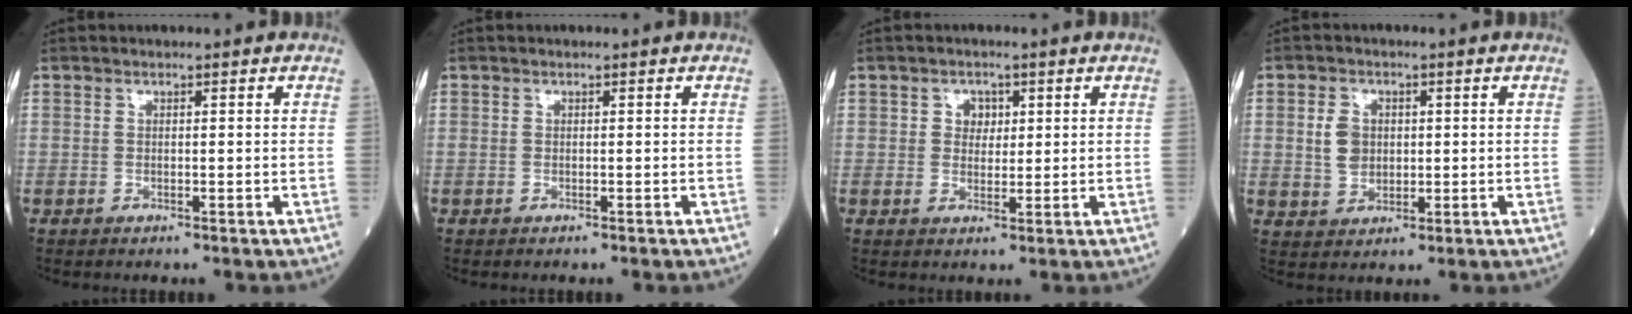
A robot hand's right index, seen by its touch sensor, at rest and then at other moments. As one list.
[{"total": 0.0}, {"total": 2.6, "force": [0.8, 2.1, 1.3], "torque": [-0.016, 0.003, 0.012]}, {"total": 4.4, "force": [0.6, 3.4, 2.7], "torque": [-0.058, 0.010, 0.019]}]